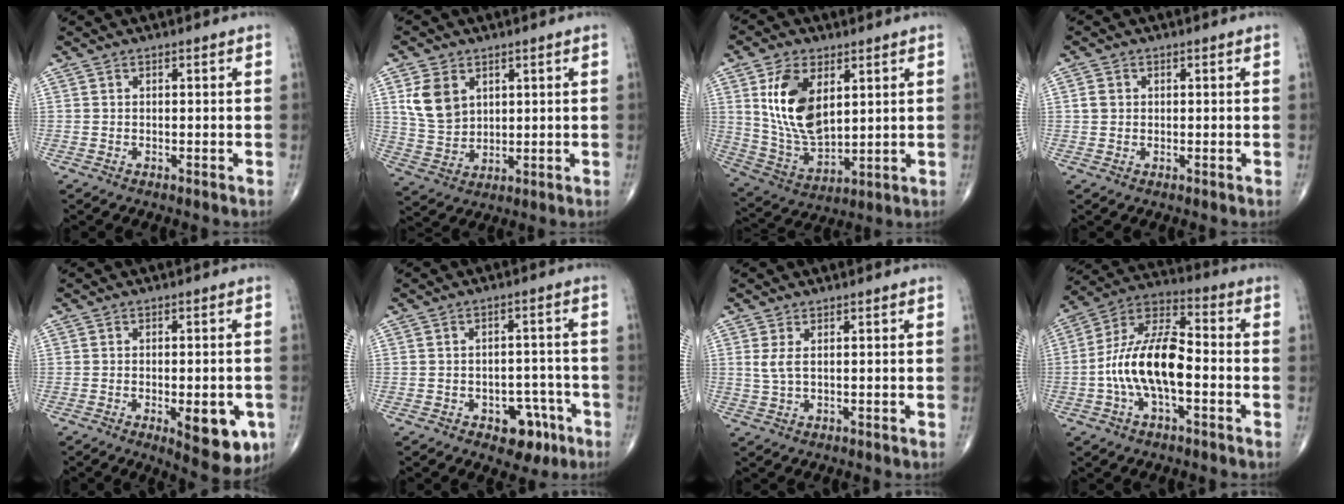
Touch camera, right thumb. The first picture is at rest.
{"total": 8.2, "force": [3.1, 5.9, 4.7], "torque": [-0.075, -0.012, 0.073]}
{"total": 14.3, "force": [4.5, 7.9, 11.1], "torque": [-0.201, -0.024, 0.097]}
{"total": 1.9, "force": [0.3, 1.7, 0.9], "torque": [-0.013, 0.003, 0.007]}
{"total": 10.3, "force": [-3.6, 3.9, 8.8], "torque": [-0.089, -0.004, -0.038]}
{"total": 7.0, "force": [-3.7, 4.4, 3.9], "torque": [-0.017, 0.028, -0.046]}
{"total": 2.2, "force": [0.6, 0.7, 2.0], "torque": [-0.055, 0.003, 0.020]}
{"total": 14.8, "force": [-2.9, 6.6, 13.0], "torque": [-0.251, 0.044, -0.061]}